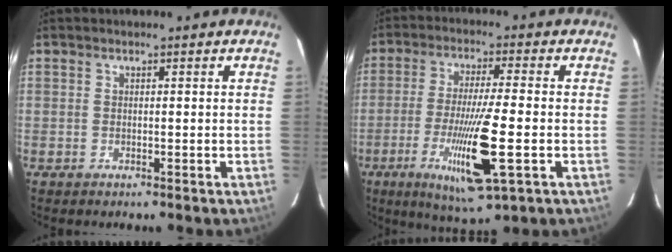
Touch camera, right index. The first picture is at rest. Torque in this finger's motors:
{"motor_torque": [0.91, 0.01, 0.64, 0.21]}